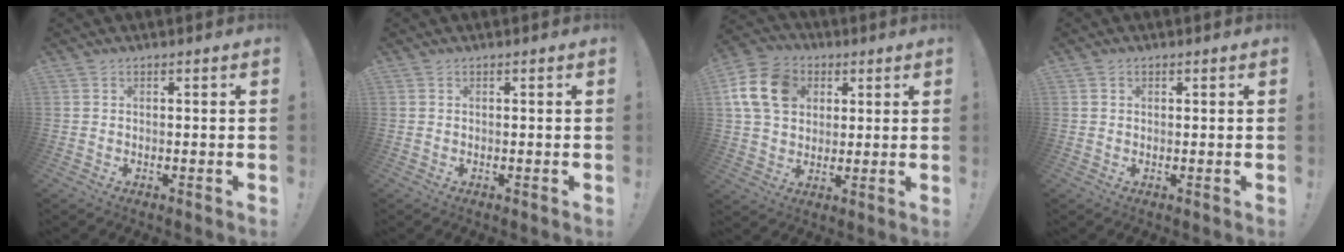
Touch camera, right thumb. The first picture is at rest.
{"total": 0.0}
{"total": 15.4, "force": [5.0, 12.1, 8.2], "torque": [-0.137, -0.004, 0.103]}
{"total": 0.7, "force": [0.4, 0.6, 0.2], "torque": [0.004, -0.001, 0.006]}